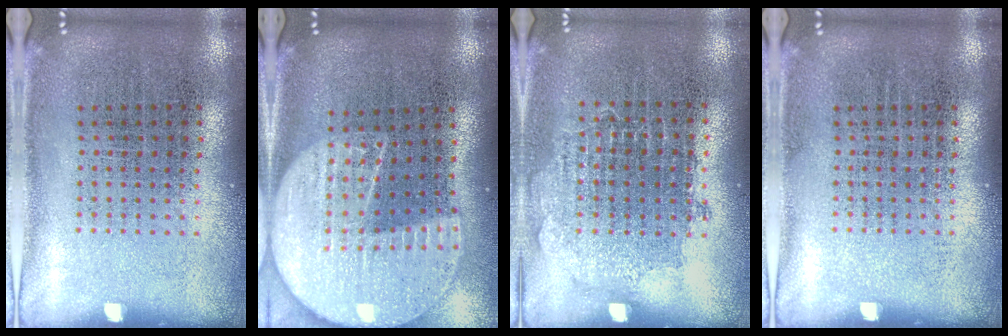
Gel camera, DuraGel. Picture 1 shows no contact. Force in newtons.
{"total": 2.3, "press": 2.0, "slide": 1.1}
{"total": 0.8, "press": 0.8, "slide": 0.3}
{"total": 0.0}